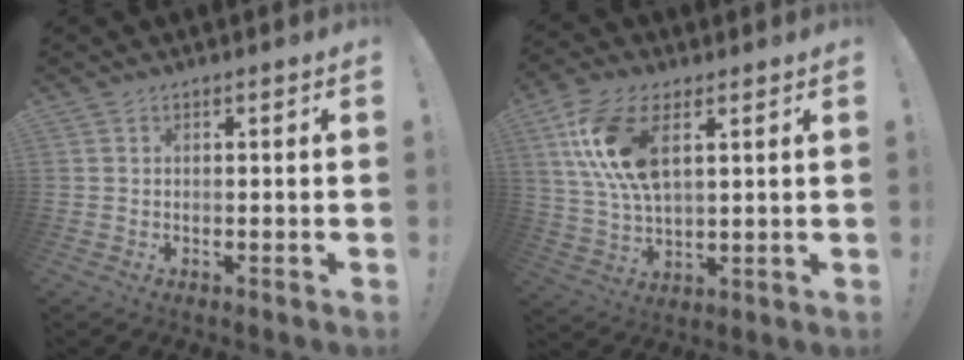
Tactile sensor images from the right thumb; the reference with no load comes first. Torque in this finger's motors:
{"motor_torque": [0.15, 1.78, 0.32, 0.26, 0.18]}